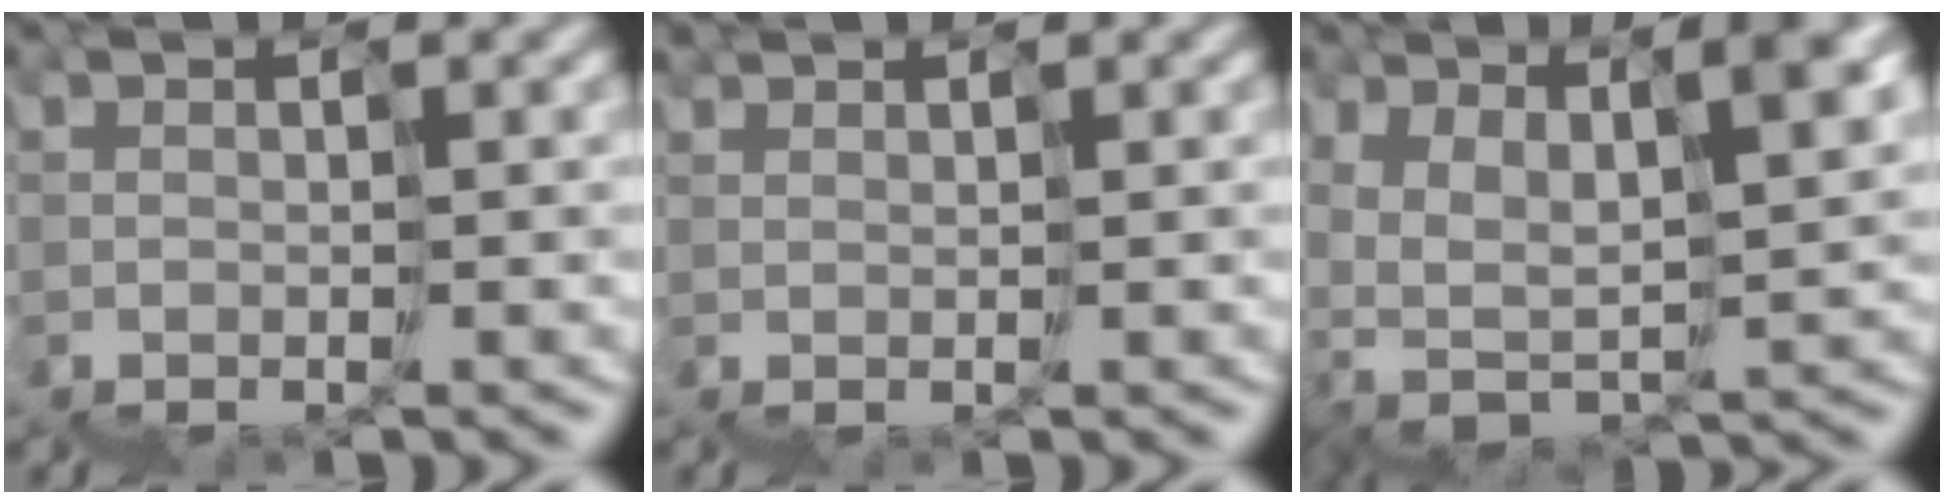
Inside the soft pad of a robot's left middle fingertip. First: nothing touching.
{"total": 1.3, "force": [1.1, -0.2, -0.6], "torque": [0.016, 0.017, 0.022]}
{"total": 6.1, "force": [4.6, 2.2, 3.3], "torque": [-0.077, 0.048, 0.083]}